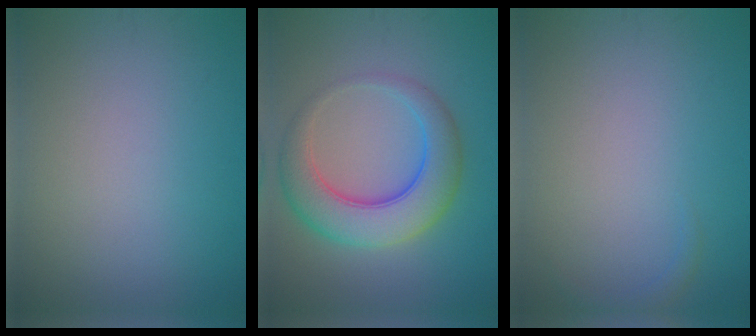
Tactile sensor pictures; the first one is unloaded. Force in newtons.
{"total": 6.8, "press": 6.8, "slide": 0.1}
{"total": 0.8, "press": 0.8, "slide": 0.0}